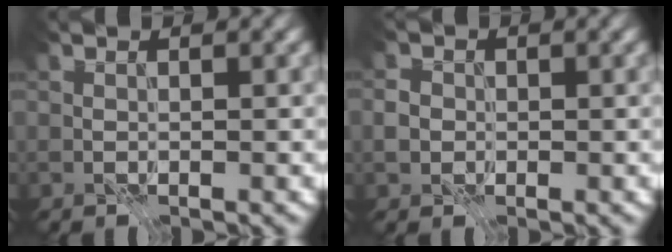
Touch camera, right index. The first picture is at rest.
{"total": 1.5, "force": [-0.2, 1.4, 0.5], "torque": [-0.007, 0.001, -0.008]}